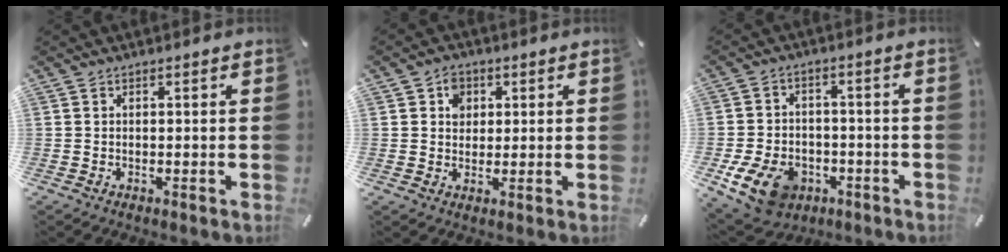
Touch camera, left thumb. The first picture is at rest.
{"total": 4.7, "force": [1.5, 4.2, 1.6], "torque": [-0.018, 0.001, 0.020]}
{"total": 11.6, "force": [-5.4, 8.2, 6.2], "torque": [-0.125, 0.032, -0.094]}